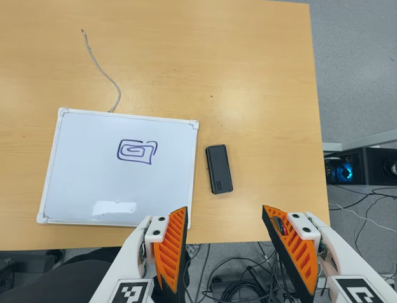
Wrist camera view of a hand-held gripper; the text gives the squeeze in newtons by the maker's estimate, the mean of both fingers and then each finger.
{"total": 0.0}